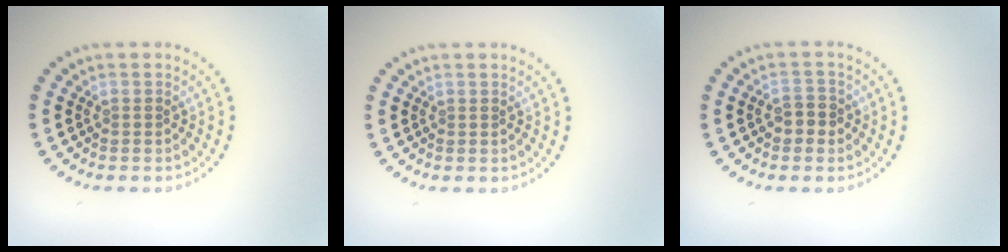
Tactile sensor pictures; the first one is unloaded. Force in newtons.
{"total": 0.0}
{"total": 1.8, "press": 1.7, "slide": 0.3}